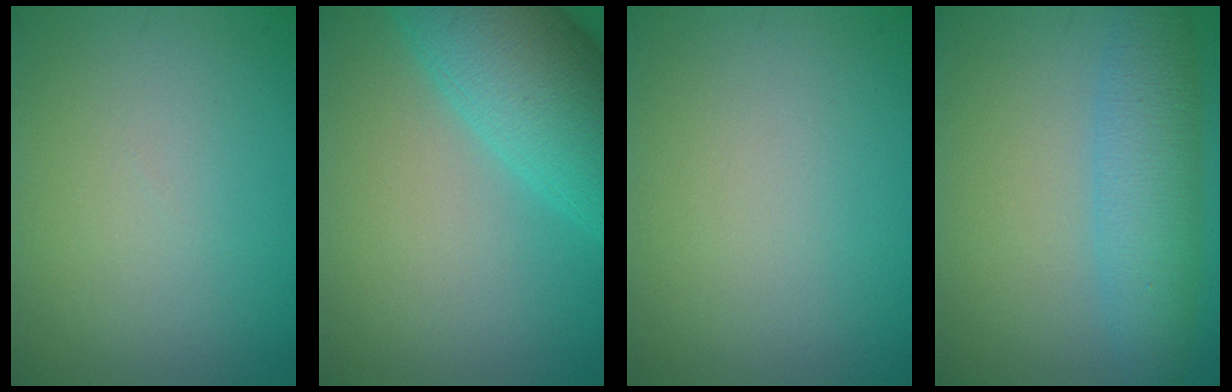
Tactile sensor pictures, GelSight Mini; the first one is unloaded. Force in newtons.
{"total": 9.3, "press": 9.3, "slide": 0.4}
{"total": 0.0}
{"total": 5.1, "press": 5.1, "slide": 0.2}